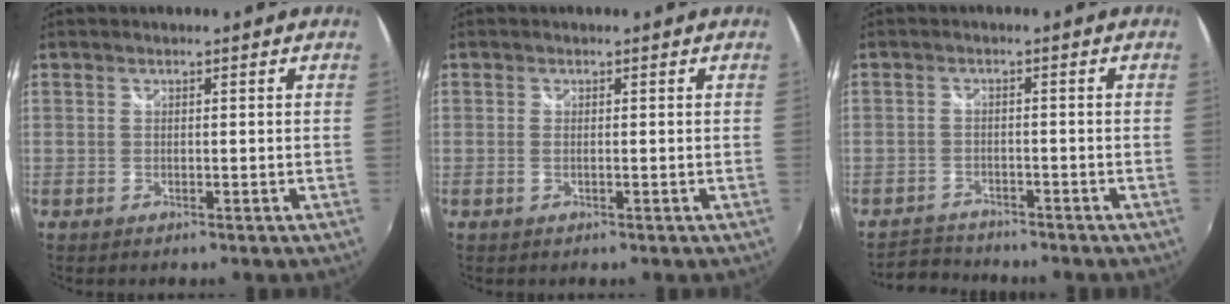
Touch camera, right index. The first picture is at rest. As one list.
[{"total": 0.7, "force": [-0.1, 0.3, 0.6], "torque": [-0.014, -0.001, -0.005]}, {"total": 4.9, "force": [-4.8, 1.3, 0.2], "torque": [-0.023, 0.001, -0.085]}]